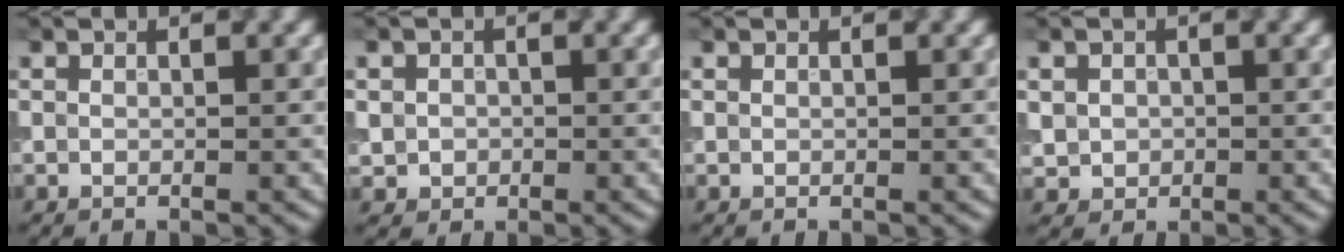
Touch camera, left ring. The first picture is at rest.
{"total": 1.5, "force": [-0.1, 1.5, 0.4], "torque": [0.003, -0.004, -0.002]}
{"total": 0.0}
{"total": 1.8, "force": [0.0, 1.7, 0.6], "torque": [-0.007, -0.004, 0.001]}